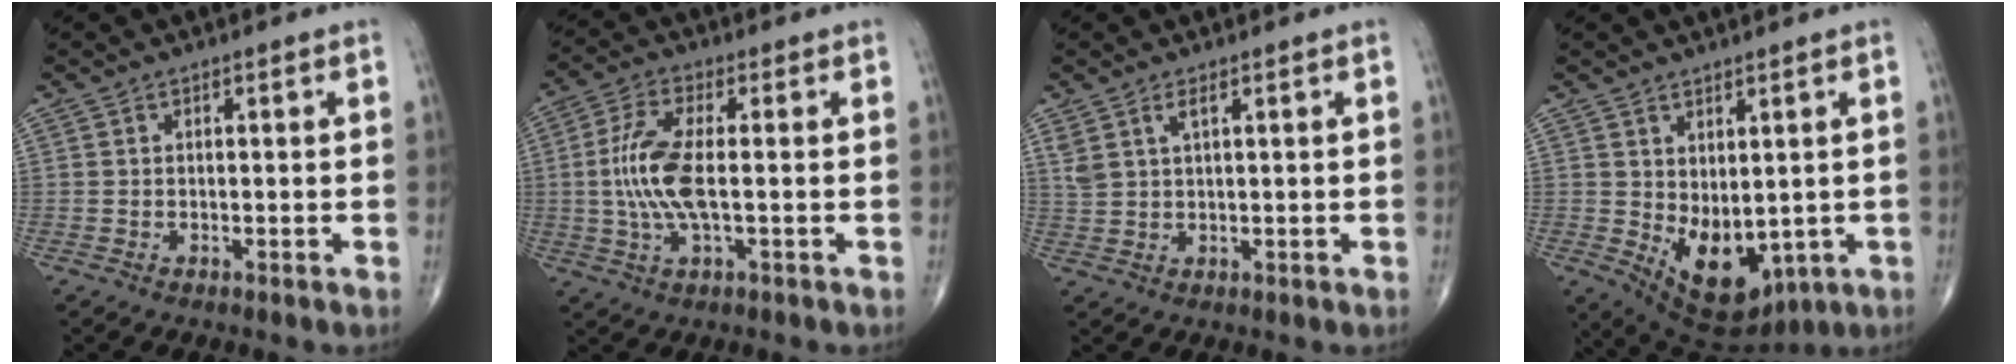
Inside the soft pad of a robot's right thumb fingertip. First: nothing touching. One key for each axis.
{"total": 9.9, "fx": -0.4, "fy": 3.3, "fz": 9.3, "tx": -0.215, "ty": 0.007, "tz": -0.011}
{"total": 3.2, "fx": 1.8, "fy": 1.1, "fz": 2.4, "tx": -0.054, "ty": -0.002, "tz": 0.042}
{"total": 11.4, "fx": -1.0, "fy": 6.6, "fz": 9.2, "tx": -0.122, "ty": -0.014, "tz": 0.018}